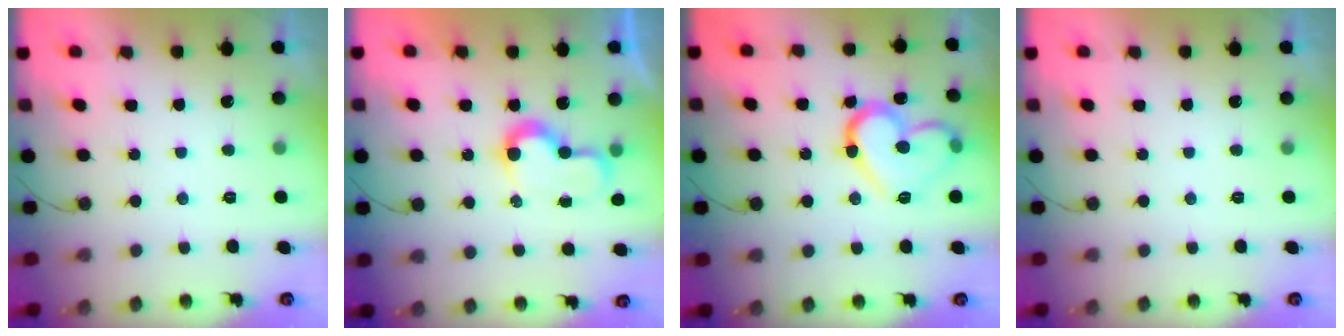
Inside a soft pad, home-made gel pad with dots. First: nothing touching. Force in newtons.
{"total": 8.1, "press": 8.1, "slide": 0.2}
{"total": 15.5, "press": 15.5, "slide": 1.3}
{"total": 0.0}